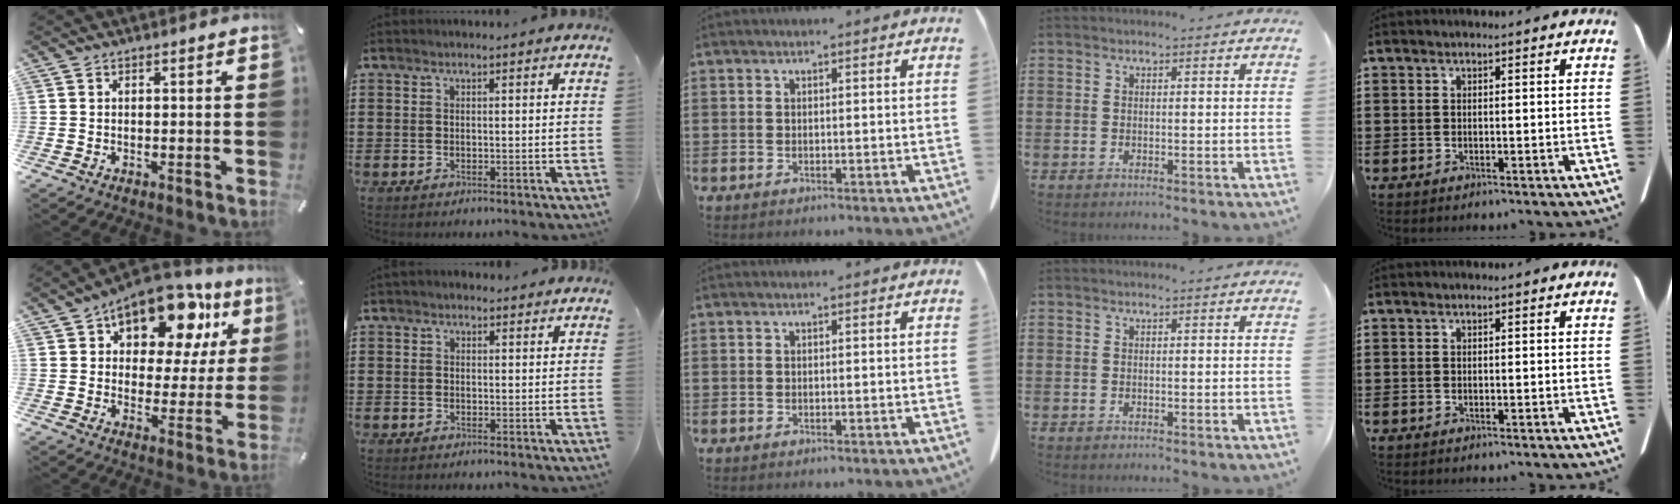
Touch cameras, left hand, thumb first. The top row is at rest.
{"thumb": {"total": 17.1, "force": [11.2, 9.1, 9.2], "torque": [-0.143, -0.073, 0.191]}, "index": {"total": 1.1, "force": [0.7, 0.9, 0.1], "torque": [-0.006, 0.007, 0.013]}}